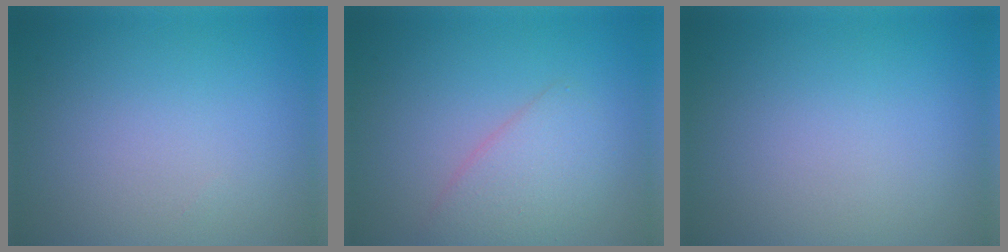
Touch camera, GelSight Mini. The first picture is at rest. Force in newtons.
{"total": 2.6, "press": 2.6, "slide": 0.1}
{"total": 0.0}